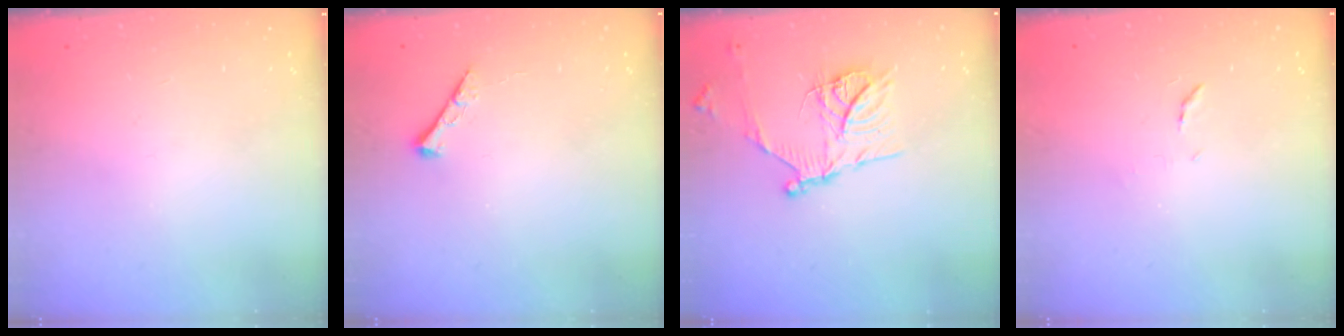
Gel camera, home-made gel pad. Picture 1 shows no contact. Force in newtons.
{"total": 3.9, "press": 3.9, "slide": 0.5}
{"total": 15.6, "press": 15.5, "slide": 1.4}
{"total": 6.3, "press": 6.2, "slide": 0.6}